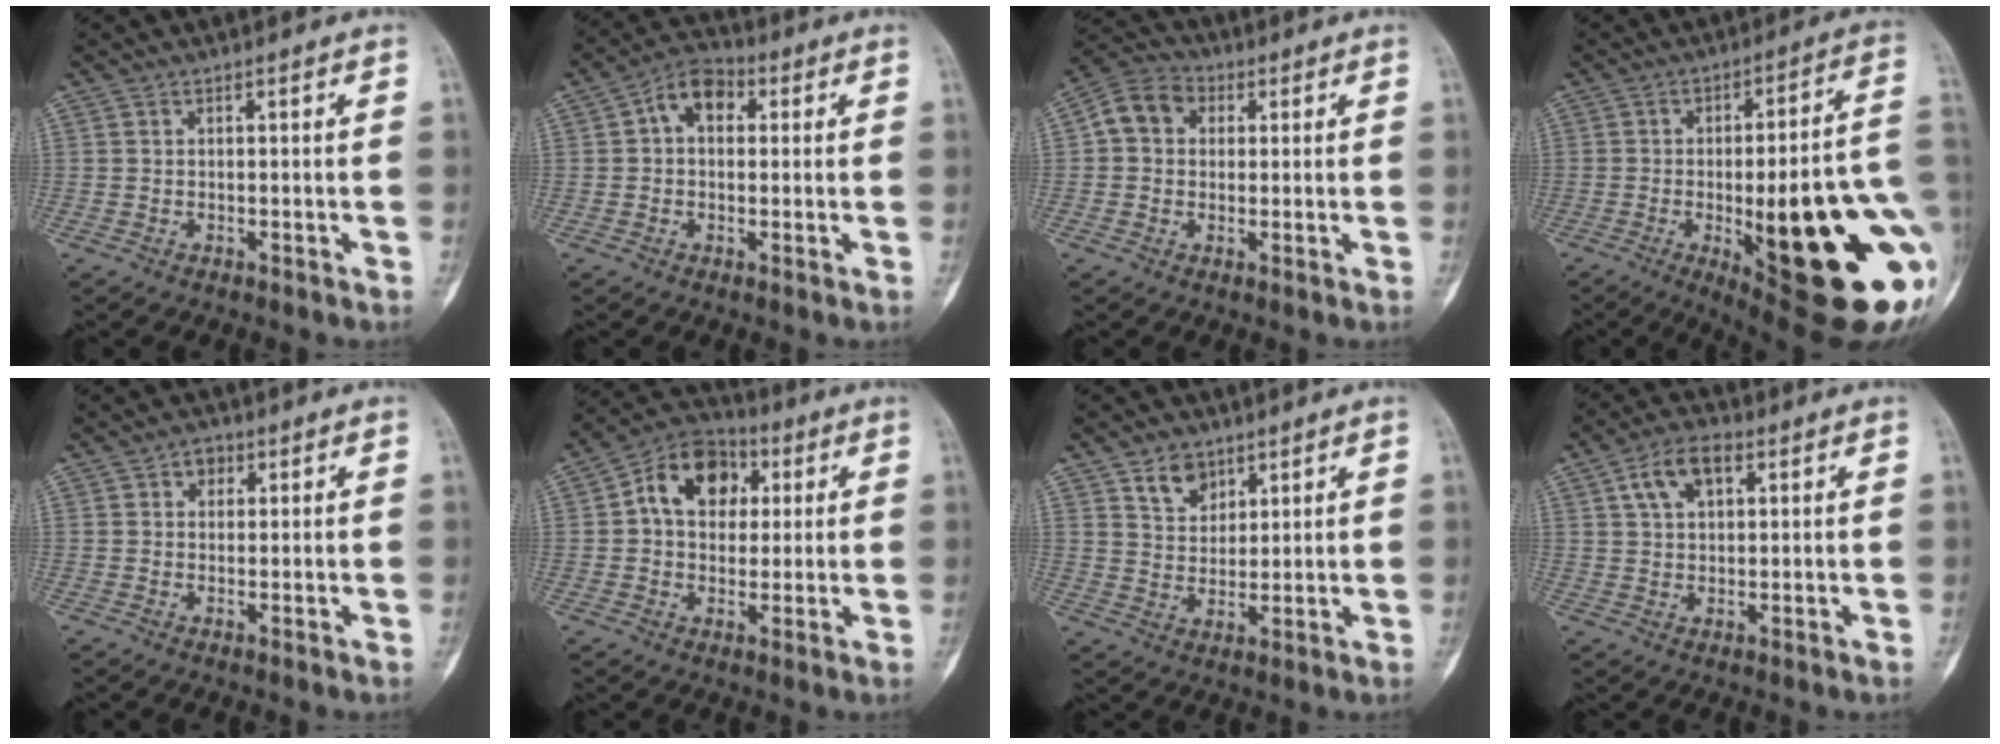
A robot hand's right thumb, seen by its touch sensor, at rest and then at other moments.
{"total": 7.4, "force": [1.5, 5.1, 5.1], "torque": [-0.064, 0.022, 0.014]}
{"total": 7.6, "force": [1.3, 6.2, 4.1], "torque": [-0.059, 0.019, 0.012]}
{"total": 31.3, "force": [-6.2, 8.9, 29.3], "torque": [-0.326, 0.002, -0.070]}
{"total": 2.7, "force": [1.1, 2.1, 1.2], "torque": [0.001, 0.000, 0.011]}
{"total": 13.1, "force": [2.9, 9.7, 8.2], "torque": [-0.096, 0.014, 0.036]}
{"total": 6.1, "force": [3.8, 4.1, 2.4], "torque": [-0.017, -0.027, 0.072]}
{"total": 7.6, "force": [3.0, 4.4, 5.4], "torque": [-0.087, 0.008, 0.051]}